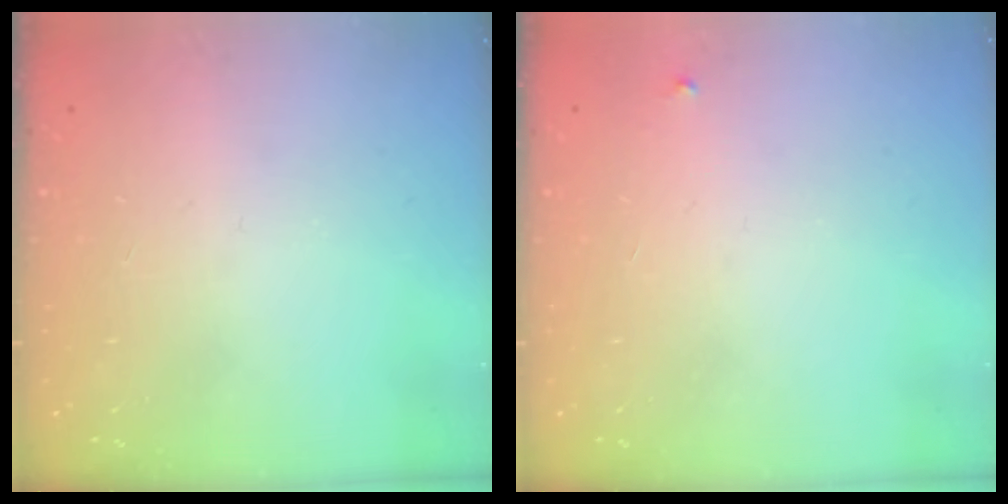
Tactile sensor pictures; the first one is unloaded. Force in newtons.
{"total": 2.1, "press": 2.1, "slide": 0.1}